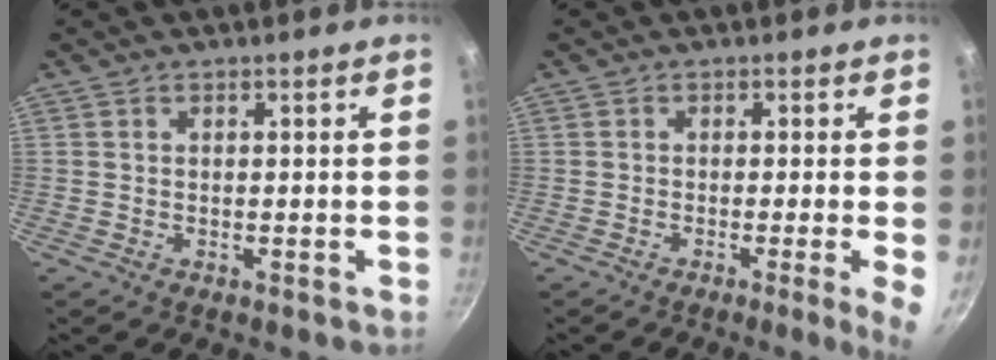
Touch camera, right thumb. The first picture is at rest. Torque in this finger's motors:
{"motor_torque": [-0.39, 0.85, -0.08, 0.13, 0.06]}